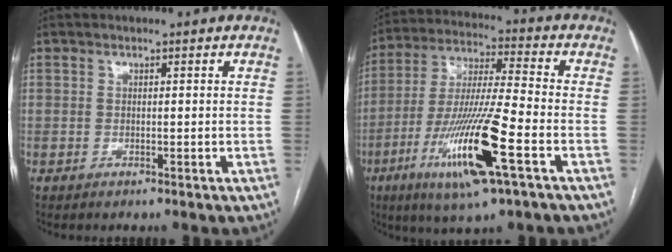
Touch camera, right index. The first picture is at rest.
{"total": 17.2, "force": [-6.9, 0.8, 15.7], "torque": [-0.318, -0.025, -0.127]}